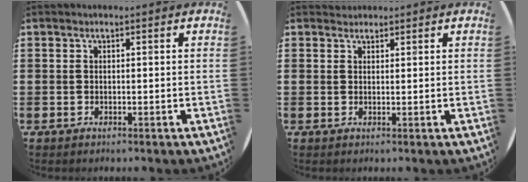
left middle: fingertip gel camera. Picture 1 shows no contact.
{"total": 1.0, "force": [0.9, 0.3, -0.2], "torque": [0.003, 0.004, 0.018]}